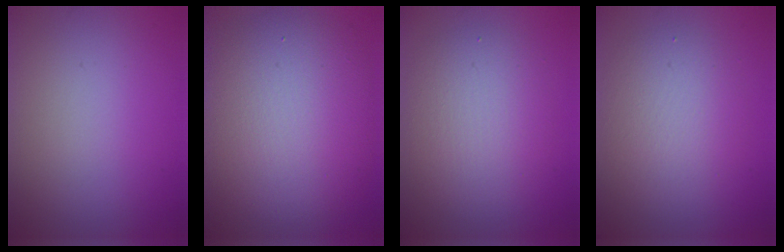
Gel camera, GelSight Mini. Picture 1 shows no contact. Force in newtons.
{"total": 11.1, "press": 11.1, "slide": 0.6}
{"total": 4.4, "press": 4.4, "slide": 0.3}
{"total": 2.5, "press": 2.5, "slide": 0.4}